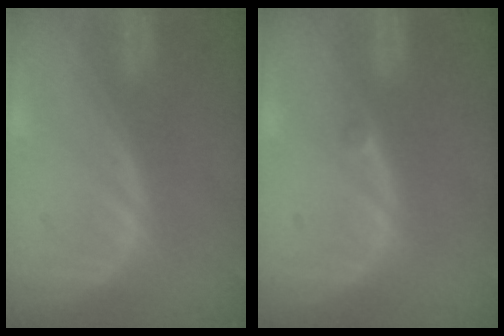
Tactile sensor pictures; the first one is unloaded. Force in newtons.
{"total": 0.6, "press": 0.5, "slide": 0.3}